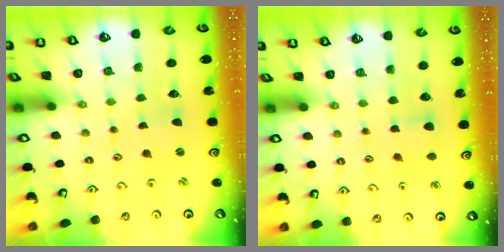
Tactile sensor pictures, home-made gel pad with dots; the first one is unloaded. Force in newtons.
{"total": 4.5, "press": 4.4, "slide": 0.6}